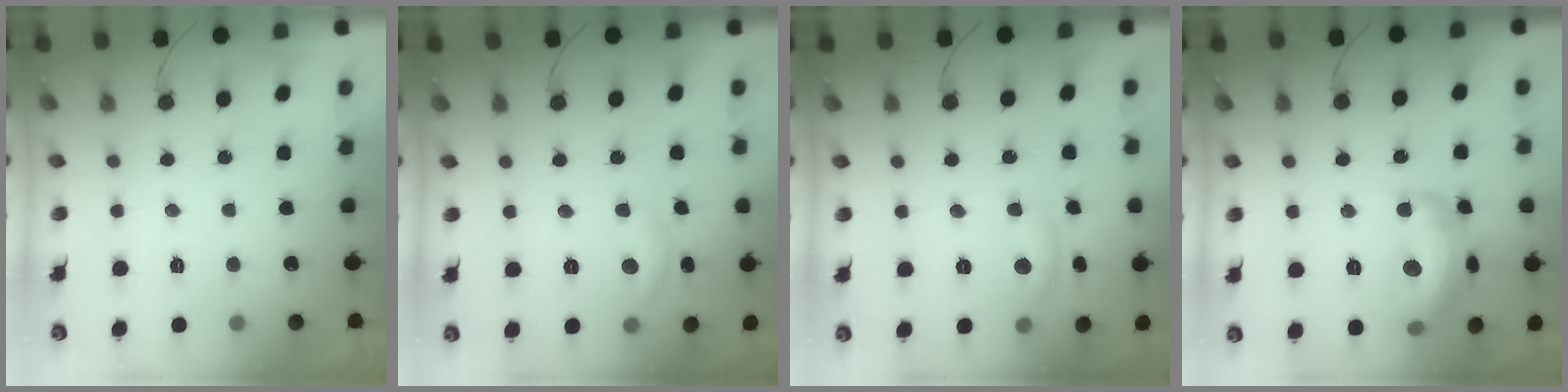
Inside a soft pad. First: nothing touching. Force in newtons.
{"total": 6.8, "press": 6.8, "slide": 0.3}
{"total": 8.2, "press": 8.2, "slide": 0.3}
{"total": 16.0, "press": 16.0, "slide": 1.3}